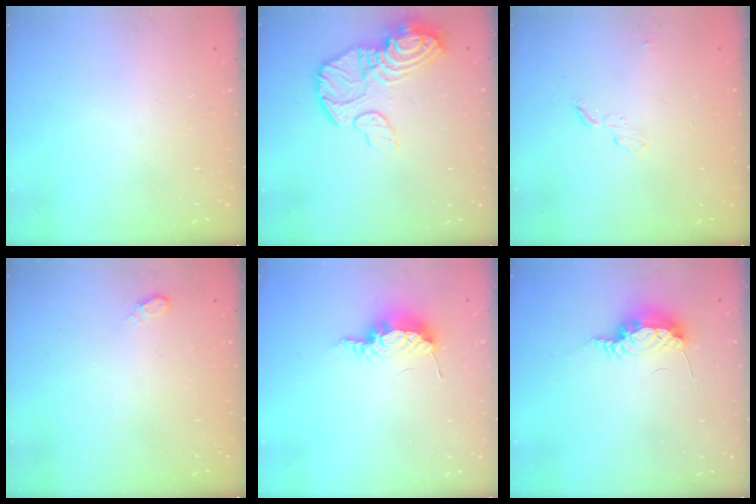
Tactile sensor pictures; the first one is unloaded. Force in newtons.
{"total": 16.0, "press": 16.0, "slide": 1.3}
{"total": 3.5, "press": 3.5, "slide": 0.3}
{"total": 10.5, "press": 4.9, "slide": 9.4}
{"total": 8.2, "press": 8.2, "slide": 0.8}
{"total": 7.7, "press": 7.4, "slide": 1.9}